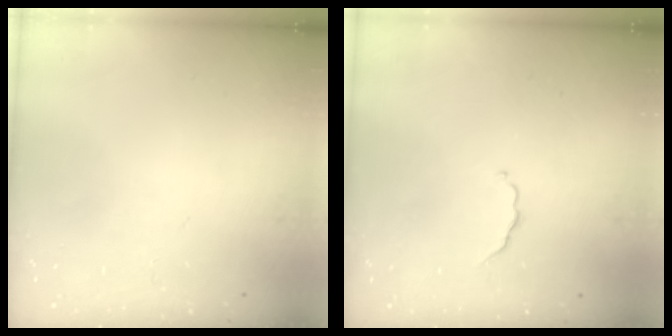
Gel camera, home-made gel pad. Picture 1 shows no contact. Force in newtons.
{"total": 2.8, "press": 2.7, "slide": 0.5}